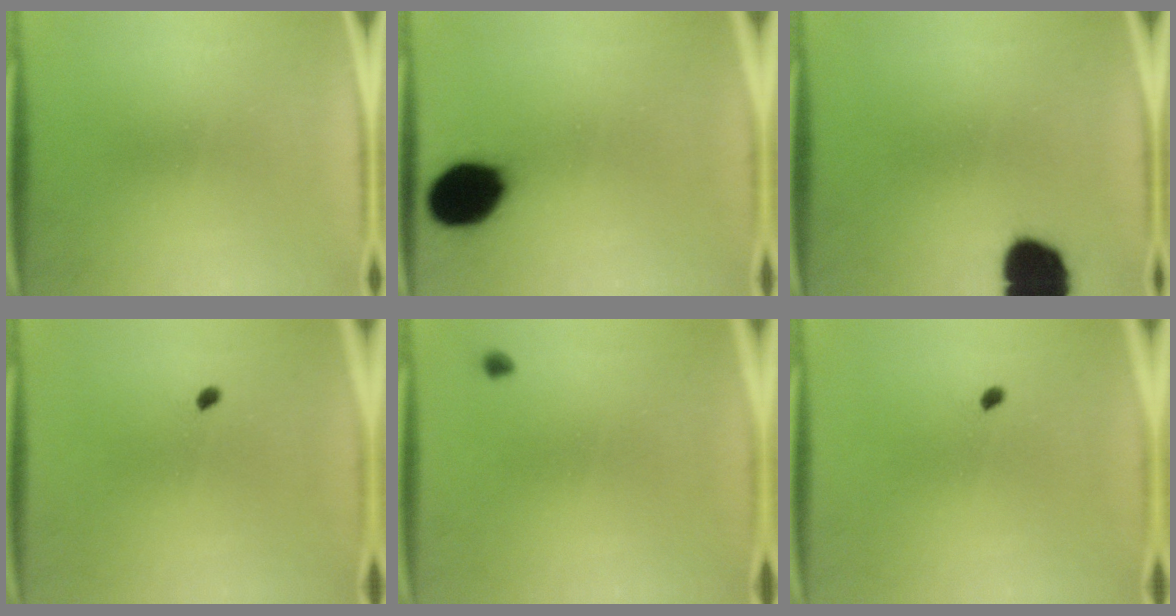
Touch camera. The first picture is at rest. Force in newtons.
{"total": 14.3}
{"total": 11.7}
{"total": 0.8}
{"total": 0.8}
{"total": 0.8}